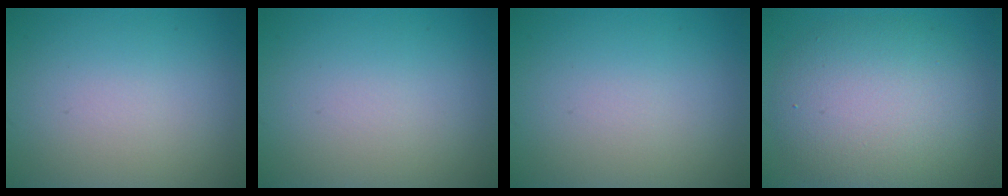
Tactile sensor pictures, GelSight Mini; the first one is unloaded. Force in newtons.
{"total": 0.0}
{"total": 0.0}
{"total": 8.0, "press": 8.0, "slide": 0.2}